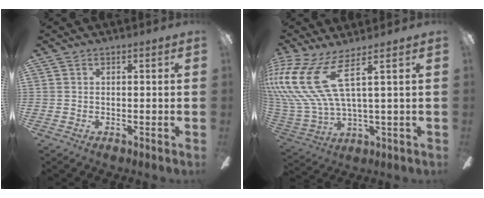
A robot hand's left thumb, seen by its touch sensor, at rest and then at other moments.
{"total": 18.3, "force": [7.9, 7.0, 14.9], "torque": [-0.338, -0.038, 0.134]}